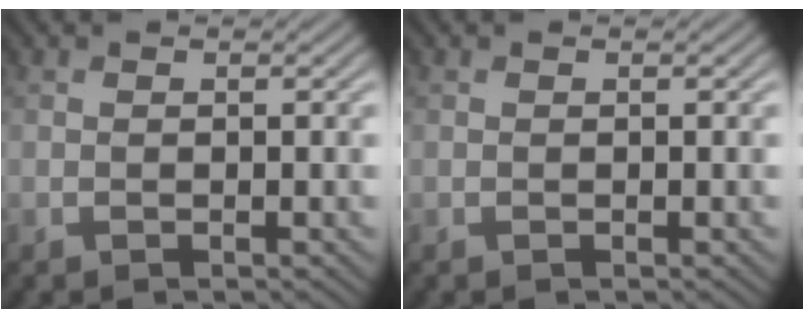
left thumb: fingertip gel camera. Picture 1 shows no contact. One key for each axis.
{"total": 0.0}